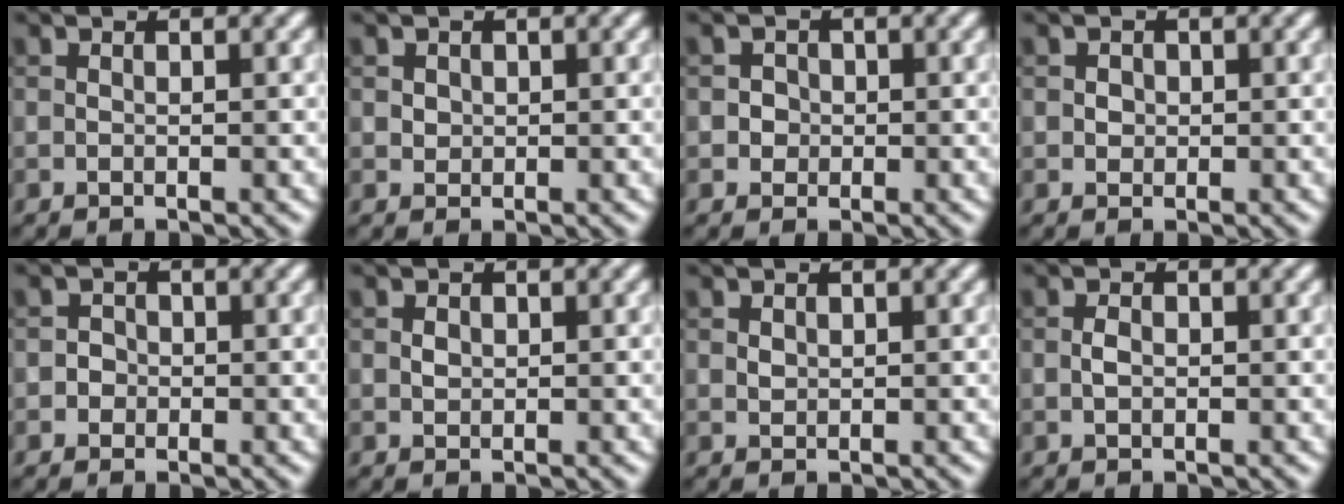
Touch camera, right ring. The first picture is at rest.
{"total": 0.9, "force": [0.3, 0.8, 0.2], "torque": [-0.001, -0.003, 0.007]}
{"total": 1.4, "force": [0.1, 1.4, 0.4], "torque": [0.012, 0.002, 0.001]}
{"total": 0.9, "force": [0.2, 0.8, 0.2], "torque": [0.001, -0.001, 0.002]}
{"total": 1.2, "force": [-0.1, 1.2, 0.2], "torque": [0.016, 0.001, -0.010]}
{"total": 0.7, "force": [0.1, 0.6, 0.4], "torque": [-0.009, -0.001, 0.002]}
{"total": 0.7, "force": [0.3, 0.5, 0.2], "torque": [-0.005, -0.002, 0.008]}
{"total": 1.0, "force": [-0.1, 0.6, 0.7], "torque": [-0.015, 0.000, -0.003]}